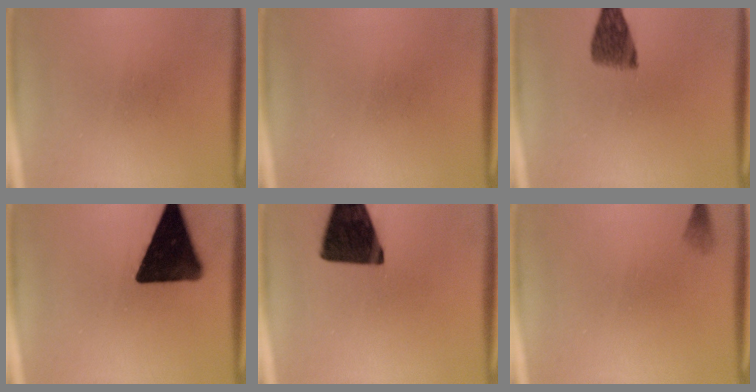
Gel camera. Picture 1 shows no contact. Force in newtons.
{"total": 0.0}
{"total": 5.4}
{"total": 17.2}
{"total": 16.0}
{"total": 1.0}